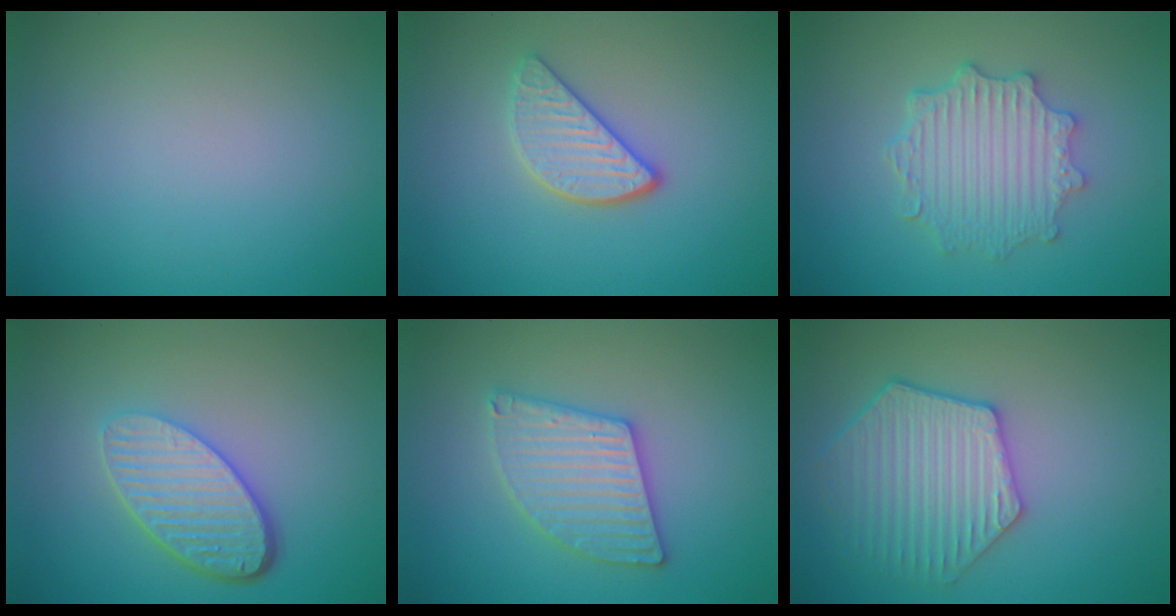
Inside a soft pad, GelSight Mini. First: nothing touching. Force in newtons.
{"total": 3.1, "press": 2.8, "slide": 1.4}
{"total": 4.6, "press": 3.8, "slide": 2.6}
{"total": 5.3, "press": 3.9, "slide": 3.6}
{"total": 4.9, "press": 4.9, "slide": 0.5}
{"total": 4.9, "press": 4.6, "slide": 1.7}